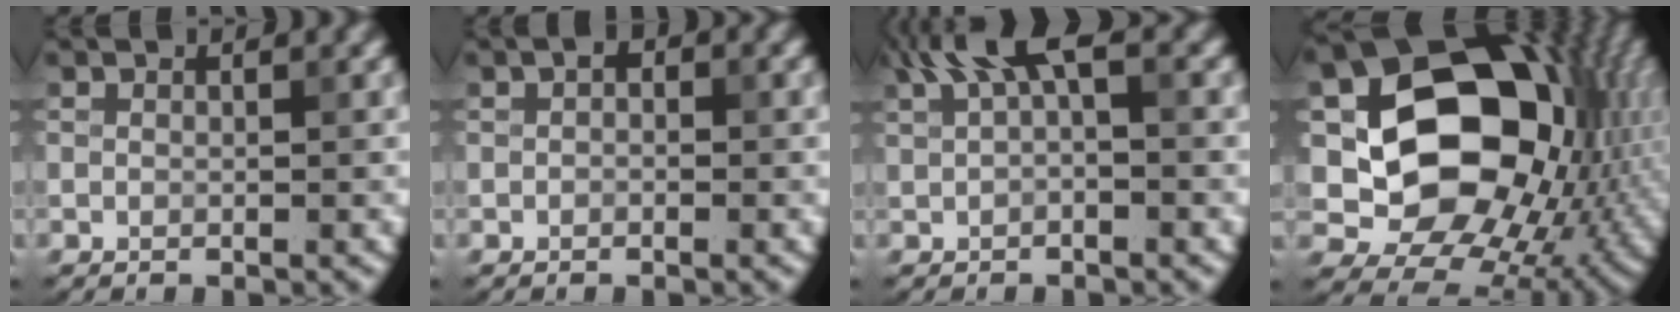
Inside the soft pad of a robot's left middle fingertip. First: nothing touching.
{"total": 0.9, "force": [0.0, 0.8, 0.5], "torque": [-0.009, 0.001, -0.003]}
{"total": 4.2, "force": [2.0, 1.5, 3.4], "torque": [-0.058, 0.009, 0.027]}
{"total": 16.6, "force": [1.7, 12.8, 10.4], "torque": [-0.158, -0.010, 0.040]}